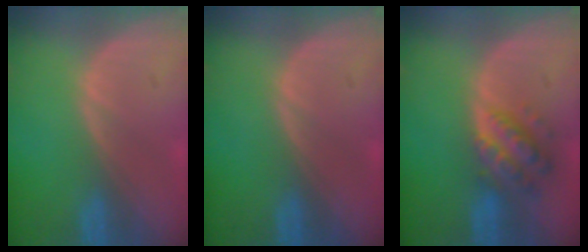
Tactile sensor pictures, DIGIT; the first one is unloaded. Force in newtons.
{"total": 0.0}
{"total": 6.4, "press": 5.8, "slide": 2.8}